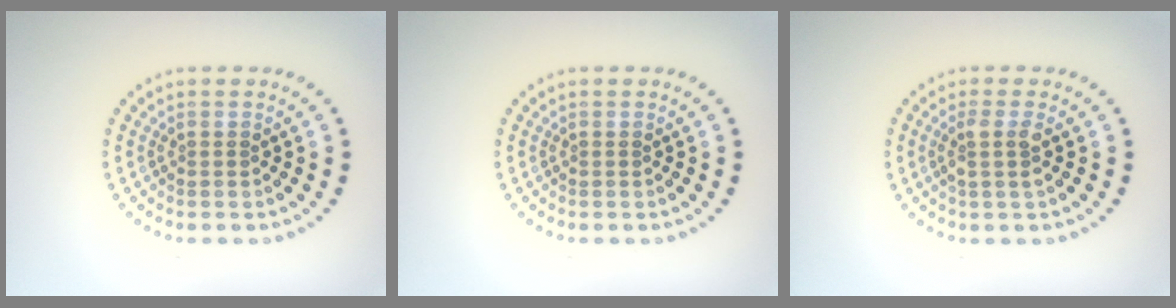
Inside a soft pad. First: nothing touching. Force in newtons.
{"total": 0.0}
{"total": 1.8, "press": 1.5, "slide": 1.0}